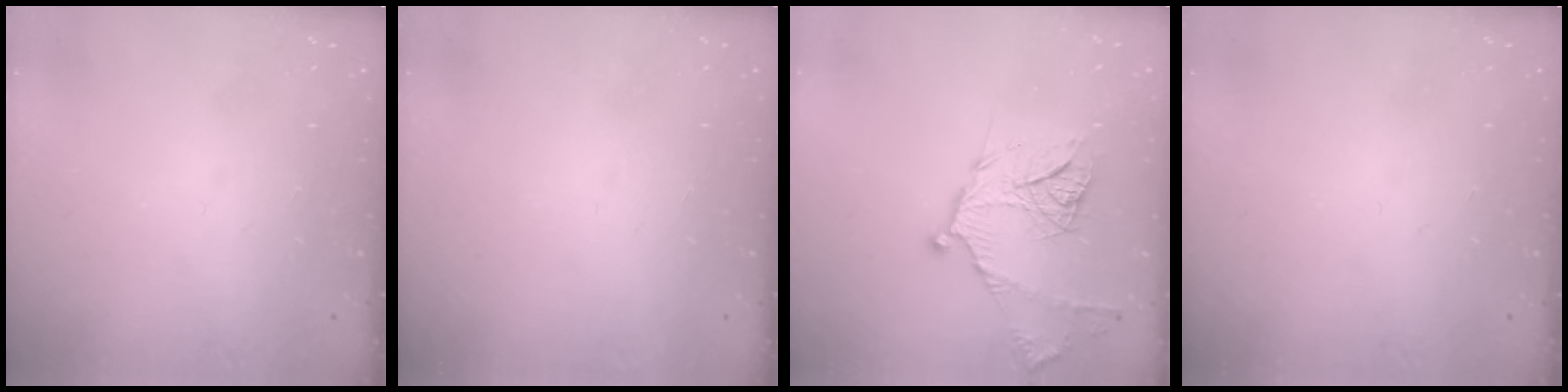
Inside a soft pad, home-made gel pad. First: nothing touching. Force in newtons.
{"total": 1.5, "press": 1.5, "slide": 0.1}
{"total": 15.0, "press": 14.9, "slide": 1.2}
{"total": 0.0}